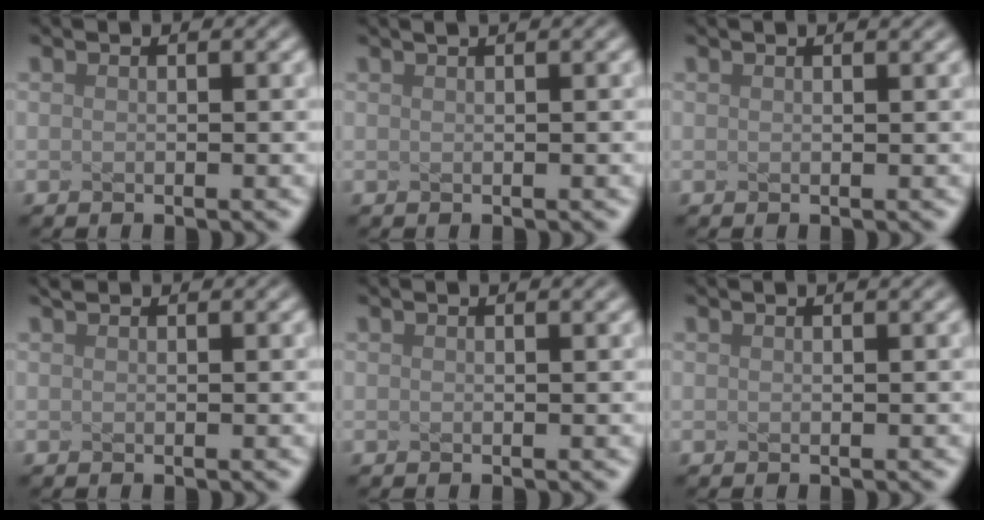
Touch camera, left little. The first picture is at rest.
{"total": 1.8, "force": [1.1, 0.7, 1.2], "torque": [-0.004, 0.005, -0.005]}
{"total": 1.0, "force": [0.8, 0.3, 0.6], "torque": [-0.004, 0.001, 0.004]}
{"total": 0.9, "force": [0.8, 0.1, 0.2], "torque": [-0.004, 0.003, 0.010]}
{"total": 0.9, "force": [0.6, 0.3, 0.5], "torque": [-0.003, 0.001, 0.004]}
{"total": 1.0, "force": [0.7, 0.3, 0.6], "torque": [-0.004, 0.000, 0.003]}